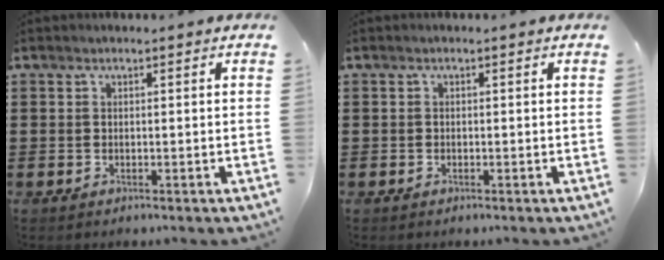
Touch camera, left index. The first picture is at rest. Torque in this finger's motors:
{"motor_torque": [0.08, 0.18, 0.06, 0.01]}